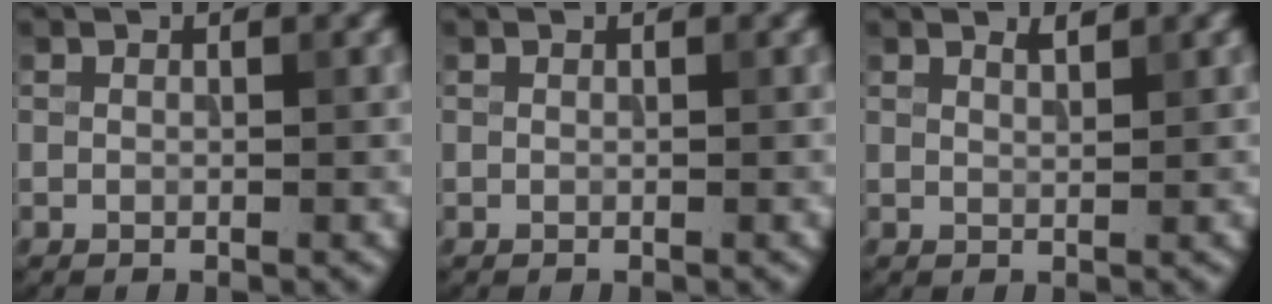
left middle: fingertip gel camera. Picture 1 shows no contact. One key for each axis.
{"total": 0.0}
{"total": 0.9, "fx": 0.9, "fy": 0.1, "fz": 0.4, "tx": -0.006, "ty": 0.000, "tz": 0.014}